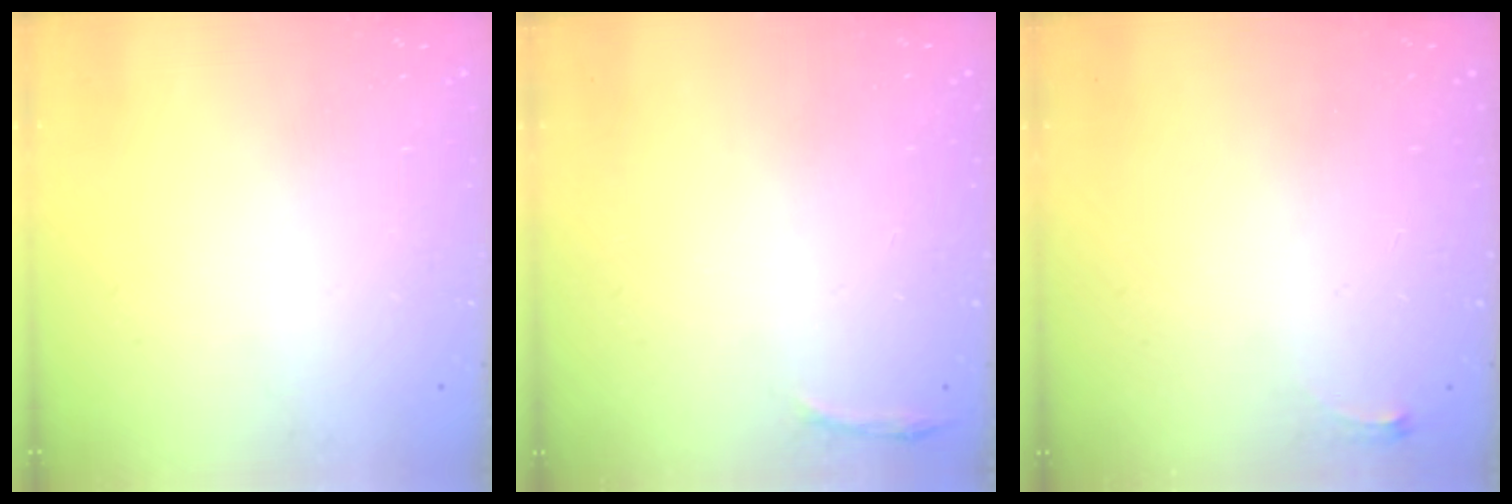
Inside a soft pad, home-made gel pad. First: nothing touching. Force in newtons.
{"total": 3.0, "press": 1.9, "slide": 2.3}
{"total": 2.8, "press": 2.8, "slide": 0.4}